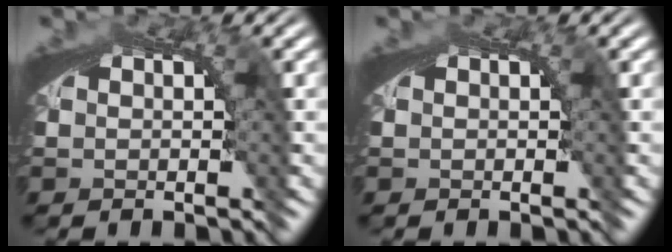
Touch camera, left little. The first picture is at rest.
{"total": 0.0}